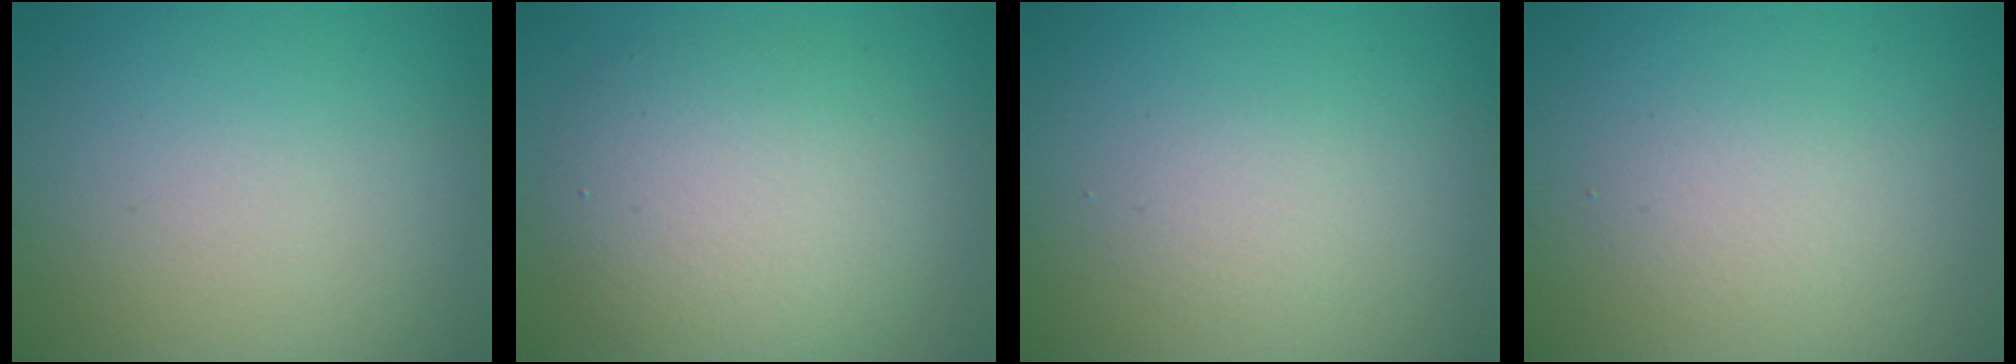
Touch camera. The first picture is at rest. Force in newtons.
{"total": 6.0, "press": 6.0, "slide": 0.5}
{"total": 1.4, "press": 1.4, "slide": 0.1}
{"total": 1.7, "press": 1.7, "slide": 0.2}